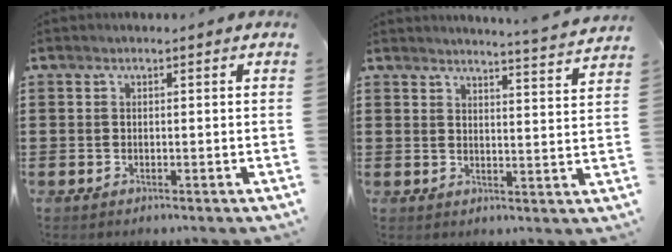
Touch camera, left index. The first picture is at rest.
{"total": 3.9, "force": [3.7, -1.2, 0.5], "torque": [-0.016, -0.035, 0.062]}